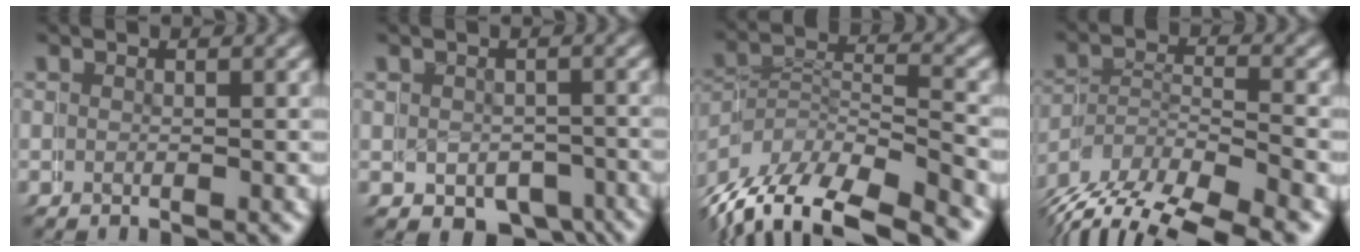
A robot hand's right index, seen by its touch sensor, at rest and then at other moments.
{"total": 5.2, "force": [-3.2, 4.0, 0.9], "torque": [-0.005, -0.020, -0.046]}
{"total": 7.4, "force": [-4.6, 5.0, 2.9], "torque": [-0.076, -0.024, -0.066]}
{"total": 6.4, "force": [-3.9, 4.1, 3.1], "torque": [-0.058, -0.017, -0.062]}